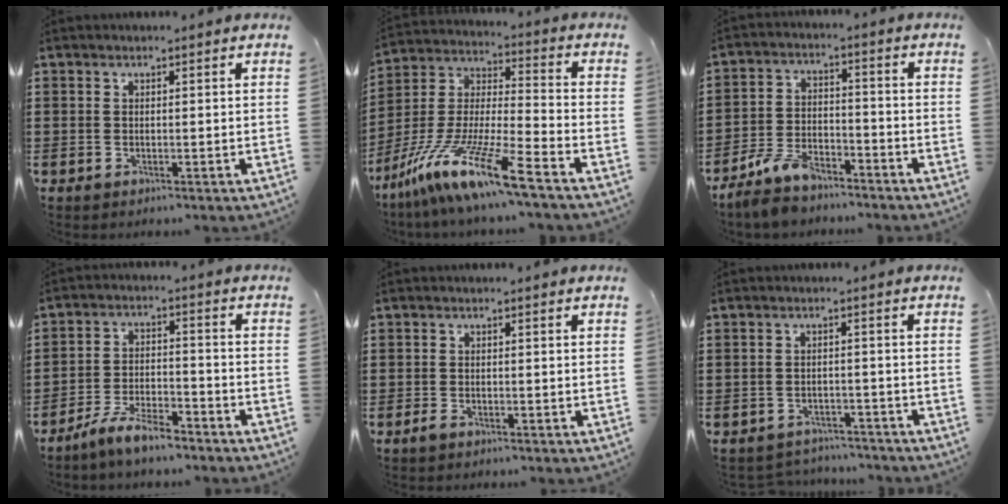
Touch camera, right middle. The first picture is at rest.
{"total": 14.4, "force": [-11.0, -0.3, 9.2], "torque": [-0.193, -0.001, -0.214]}
{"total": 6.6, "force": [-5.8, 2.1, 2.3], "torque": [-0.061, 0.003, -0.118]}
{"total": 6.3, "force": [-5.6, 0.9, 2.9], "torque": [-0.065, -0.001, -0.107]}
{"total": 1.3, "force": [-0.9, 0.5, 0.8], "torque": [-0.025, -0.003, -0.019]}
{"total": 2.7, "force": [-2.6, 0.5, -0.1], "torque": [-0.007, -0.001, -0.057]}